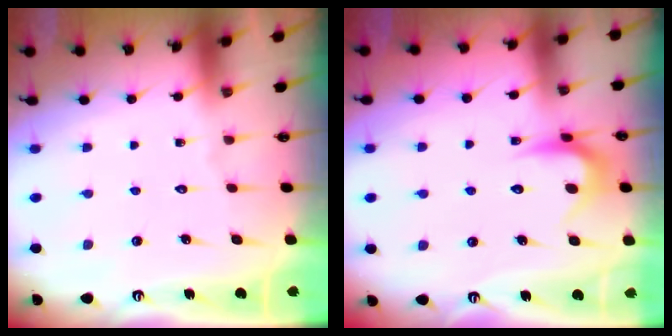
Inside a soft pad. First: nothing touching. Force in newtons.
{"total": 7.9, "press": 7.9, "slide": 0.6}